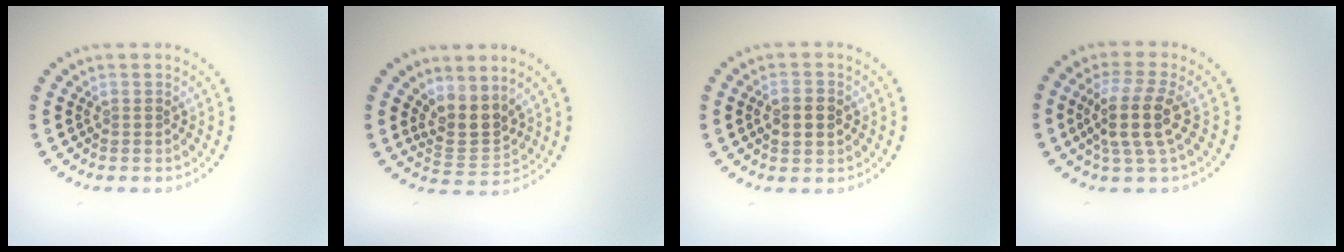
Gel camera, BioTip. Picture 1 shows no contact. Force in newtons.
{"total": 3.4, "press": 2.8, "slide": 2.0}
{"total": 2.4, "press": 2.4, "slide": 0.1}
{"total": 4.0, "press": 3.4, "slide": 2.2}